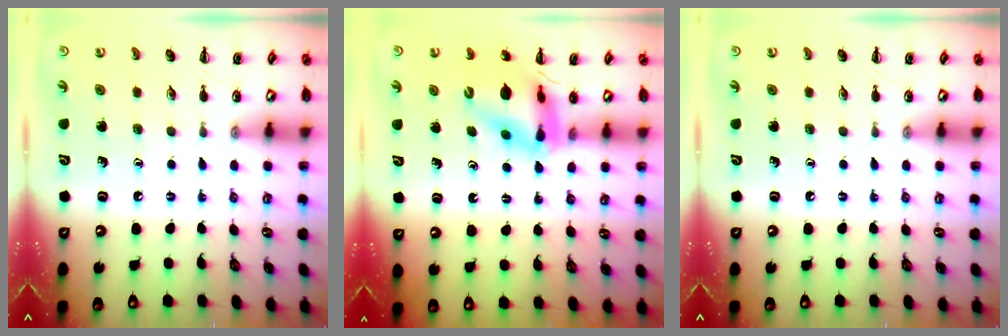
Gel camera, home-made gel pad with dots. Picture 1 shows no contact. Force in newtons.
{"total": 10.5, "press": 10.0, "slide": 3.1}
{"total": 0.0}